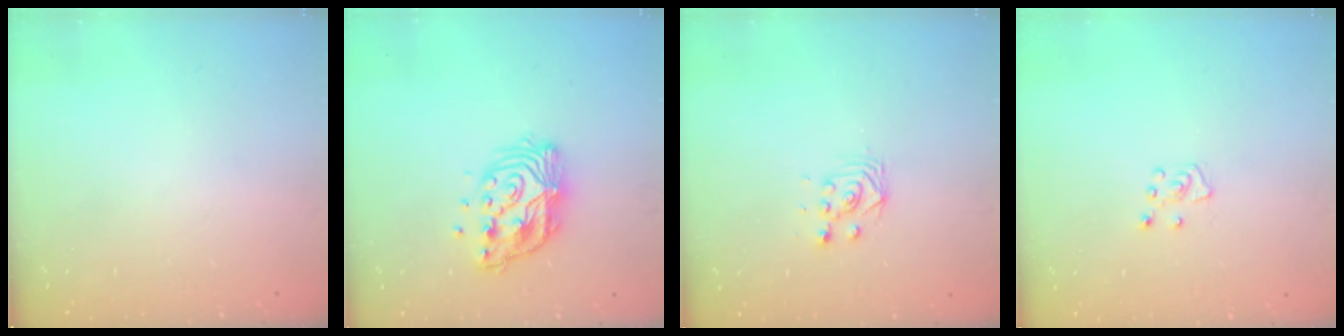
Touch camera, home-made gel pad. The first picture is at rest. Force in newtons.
{"total": 12.7, "press": 12.6, "slide": 1.0}
{"total": 2.8, "press": 2.5, "slide": 1.3}
{"total": 5.0, "press": 5.0, "slide": 0.5}